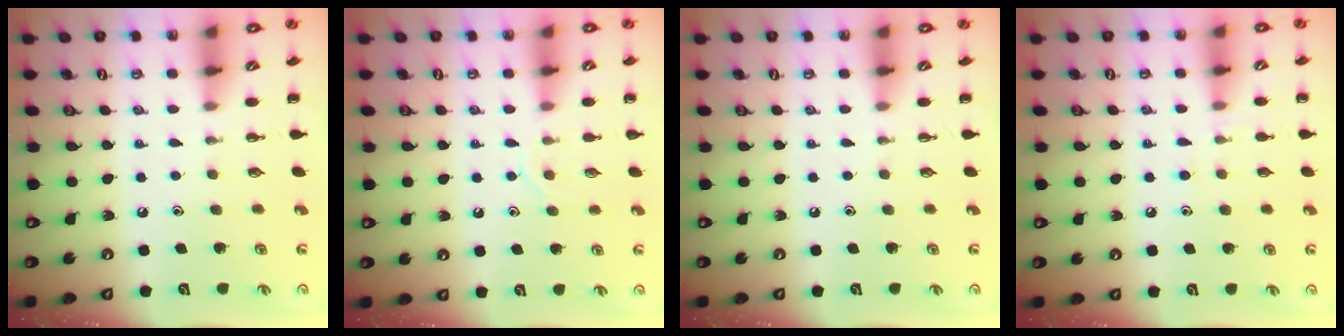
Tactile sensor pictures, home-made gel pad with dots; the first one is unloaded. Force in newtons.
{"total": 7.2, "press": 7.1, "slide": 1.1}
{"total": 0.0}
{"total": 6.3, "press": 6.0, "slide": 2.0}